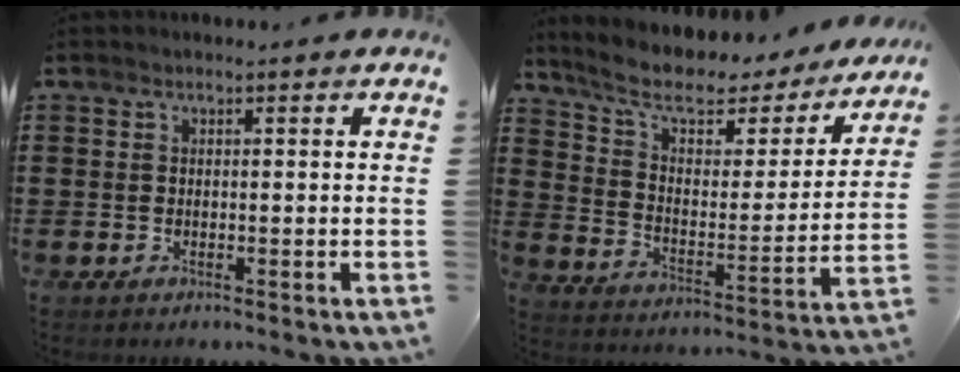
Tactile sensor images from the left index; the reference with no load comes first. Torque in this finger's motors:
{"motor_torque": [1.49, -0.65, 0.59, 0.15]}